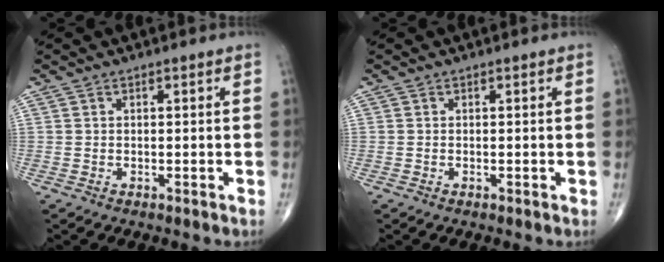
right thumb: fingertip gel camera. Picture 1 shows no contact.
{"total": 0.0}